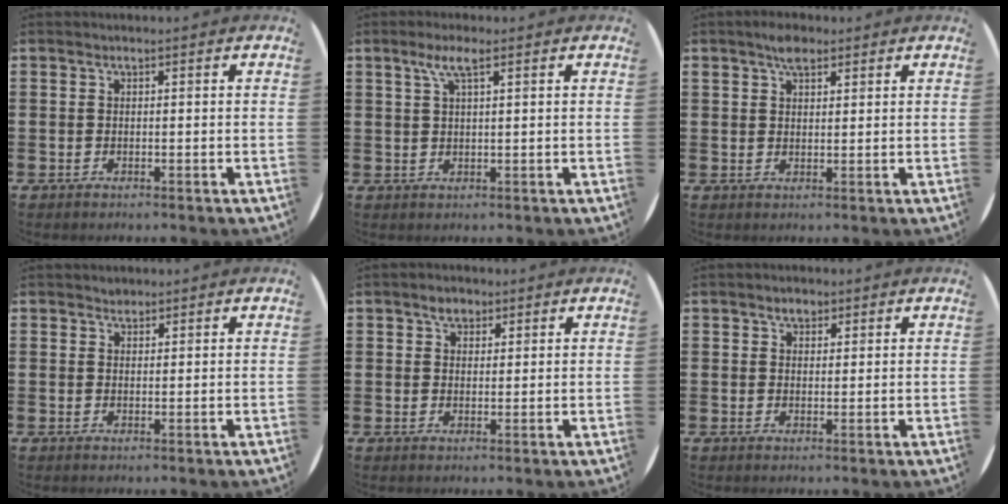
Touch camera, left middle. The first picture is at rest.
{"total": 3.3, "force": [1.8, 0.5, 2.7], "torque": [-0.056, 0.008, 0.029]}
{"total": 3.0, "force": [2.4, 1.4, 1.2], "torque": [-0.011, 0.000, 0.041]}
{"total": 1.1, "force": [1.0, 0.4, -0.1], "torque": [0.009, -0.001, 0.017]}
{"total": 2.3, "force": [1.8, 1.3, 0.7], "torque": [0.001, -0.001, 0.030]}
{"total": 1.8, "force": [1.5, 1.0, 0.5], "torque": [-0.003, 0.001, 0.026]}